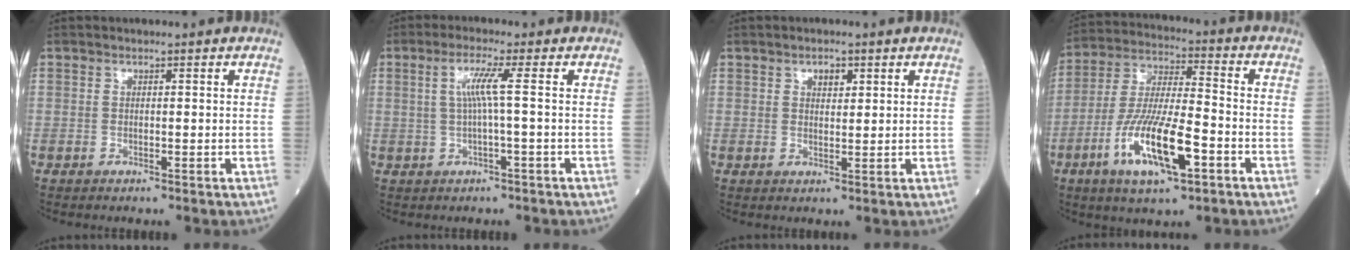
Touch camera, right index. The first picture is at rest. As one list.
[{"total": 4.1, "force": [0.5, -0.8, 4.0], "torque": [-0.084, 0.008, 0.012]}, {"total": 2.2, "force": [1.2, 1.2, 1.5], "torque": [-0.021, 0.000, 0.019]}, {"total": 14.1, "force": [-5.6, 2.8, 12.6], "torque": [-0.252, -0.011, -0.100]}]